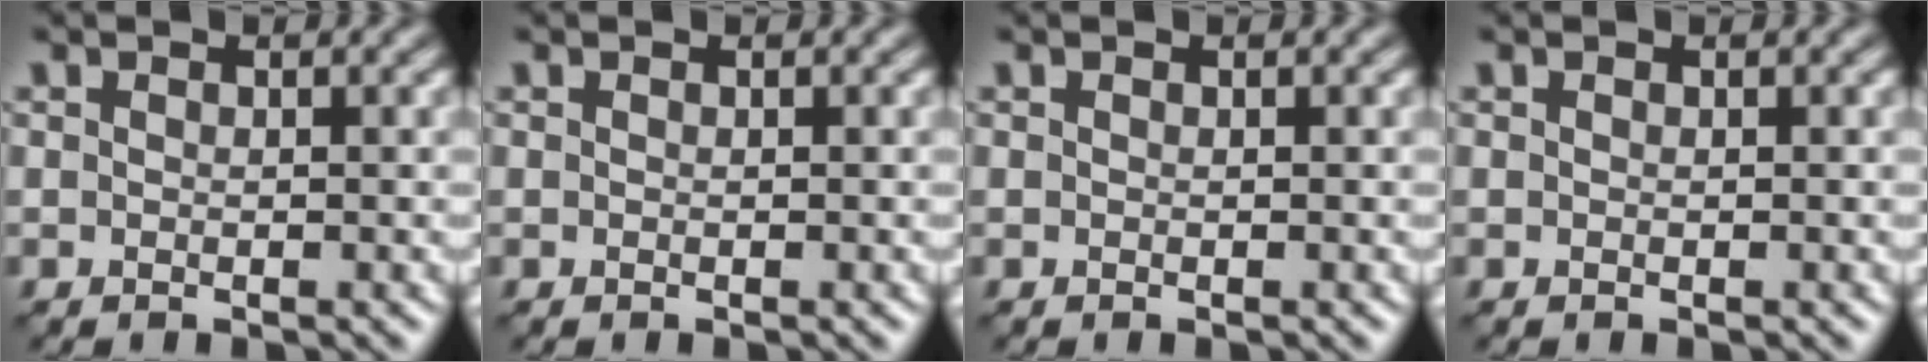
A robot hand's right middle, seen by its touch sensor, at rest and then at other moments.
{"total": 0.0}
{"total": 0.0}
{"total": 0.0}